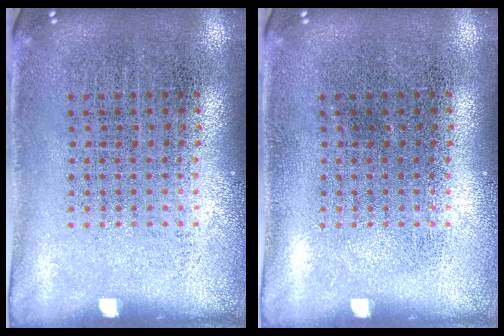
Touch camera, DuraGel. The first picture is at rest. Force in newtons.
{"total": 0.0}